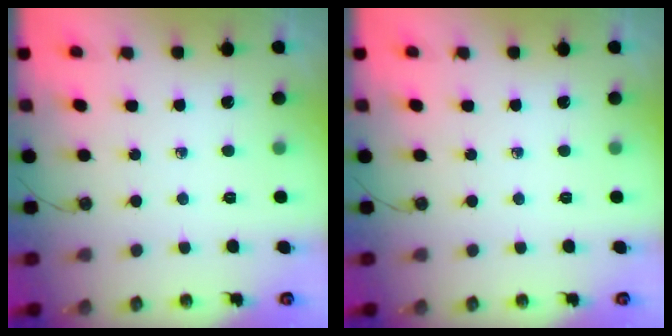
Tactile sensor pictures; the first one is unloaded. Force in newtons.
{"total": 0.0}